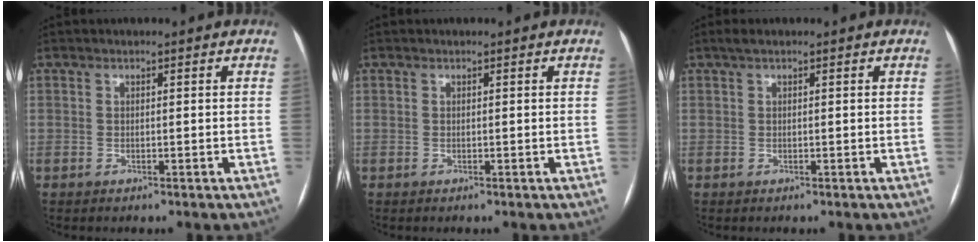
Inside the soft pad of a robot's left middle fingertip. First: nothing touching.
{"total": 0.0}
{"total": 1.1, "force": [0.7, 0.2, 0.8], "torque": [-0.020, 0.018, 0.013]}